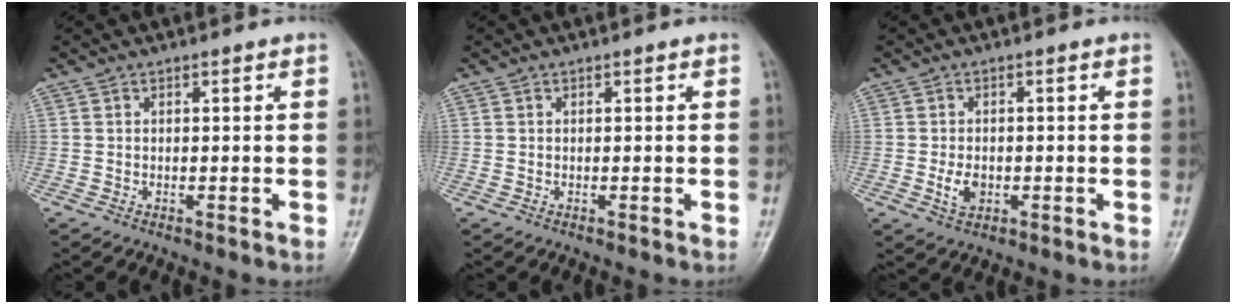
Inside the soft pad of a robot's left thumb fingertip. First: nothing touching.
{"total": 0.0}
{"total": 3.7, "force": [-0.8, 2.5, 2.6], "torque": [-0.043, -0.001, -0.012]}